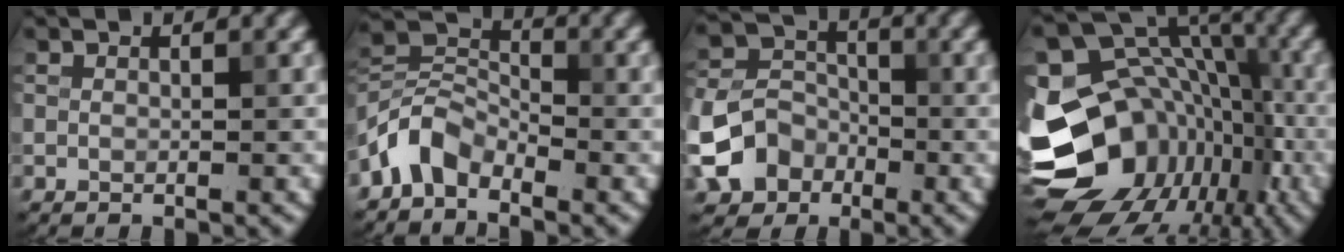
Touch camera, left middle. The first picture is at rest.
{"total": 4.2, "force": [-2.9, 2.4, 1.9], "torque": [-0.037, 0.011, -0.070]}
{"total": 6.4, "force": [-2.6, 5.1, 2.9], "torque": [-0.061, 0.000, -0.061]}
{"total": 20.1, "force": [-7.0, 16.1, 9.8], "torque": [-0.177, -0.025, -0.103]}